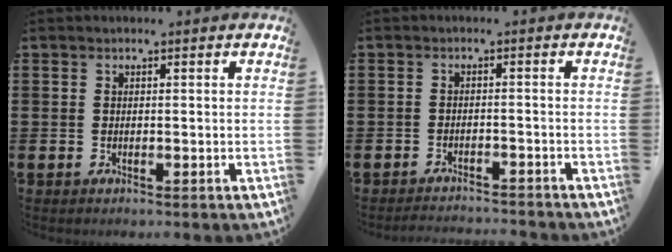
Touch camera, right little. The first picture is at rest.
{"total": 1.7, "force": [-1.7, -0.1, -0.1], "torque": [-0.003, 0.005, -0.036]}